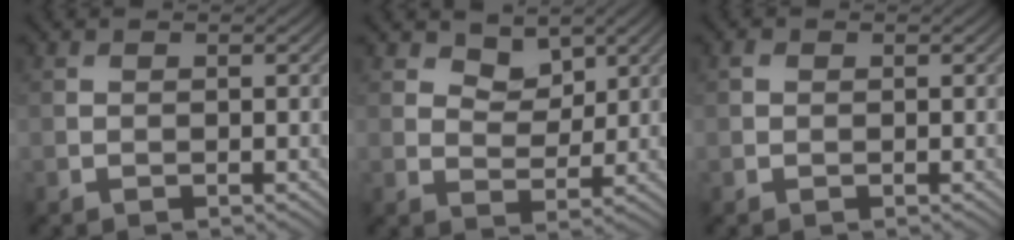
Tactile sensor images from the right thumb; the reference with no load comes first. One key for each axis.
{"total": 3.5, "fx": 2.5, "fy": 2.0, "fz": 1.4, "tx": -0.034, "ty": -0.012, "tz": 0.040}
{"total": 0.5, "fx": 0.2, "fy": 0.4, "fz": 0.3, "tx": -0.003, "ty": 0.000, "tz": 0.001}